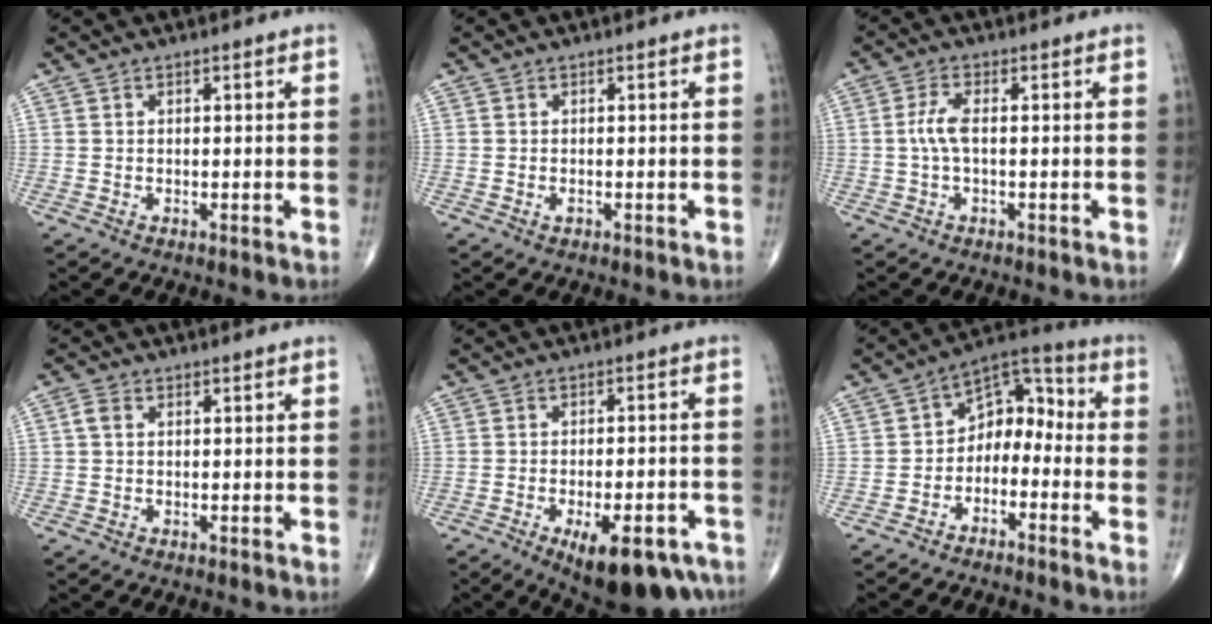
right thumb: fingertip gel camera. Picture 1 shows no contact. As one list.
[{"total": 0.7, "force": [-0.4, 0.4, 0.5], "torque": [-0.009, 0.002, -0.005]}, {"total": 3.8, "force": [-0.2, 1.3, 3.5], "torque": [-0.088, 0.005, -0.007]}, {"total": 1.6, "force": [0.3, 1.1, 1.1], "torque": [-0.024, 0.007, 0.004]}, {"total": 14.1, "force": [-7.7, 5.6, 10.3], "torque": [-0.106, 0.026, -0.097]}, {"total": 9.0, "force": [-3.0, 6.3, 5.7], "torque": [-0.058, 0.066, -0.067]}]